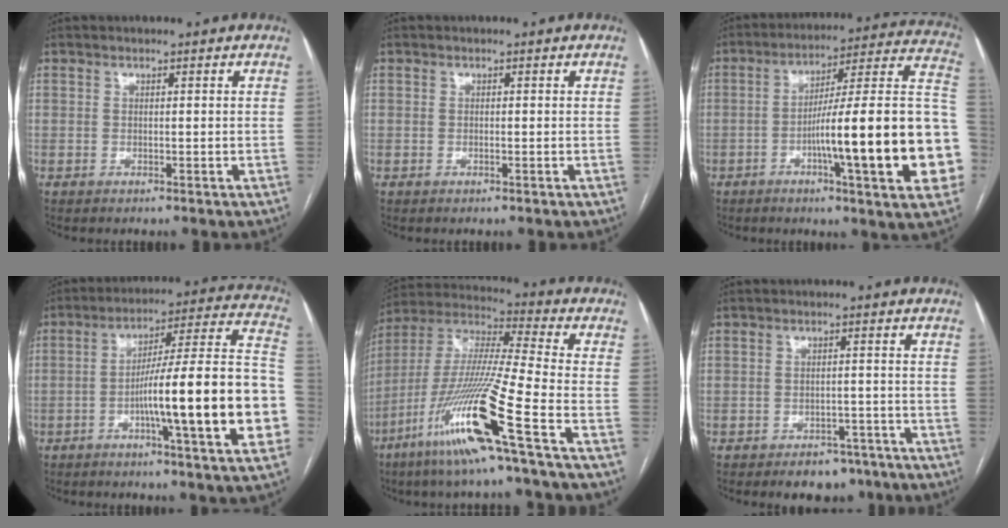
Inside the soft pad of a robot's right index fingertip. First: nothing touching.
{"total": 0.0}
{"total": 25.2, "force": [-5.5, 1.6, 24.6], "torque": [-0.253, 0.017, -0.081]}
{"total": 22.2, "force": [-5.6, 0.8, 21.4], "torque": [-0.246, 0.016, -0.083]}
{"total": 19.0, "force": [-9.4, -1.1, 16.5], "torque": [-0.361, -0.044, -0.187]}
{"total": 6.4, "force": [-4.8, 3.4, 2.5], "torque": [-0.027, 0.006, -0.064]}